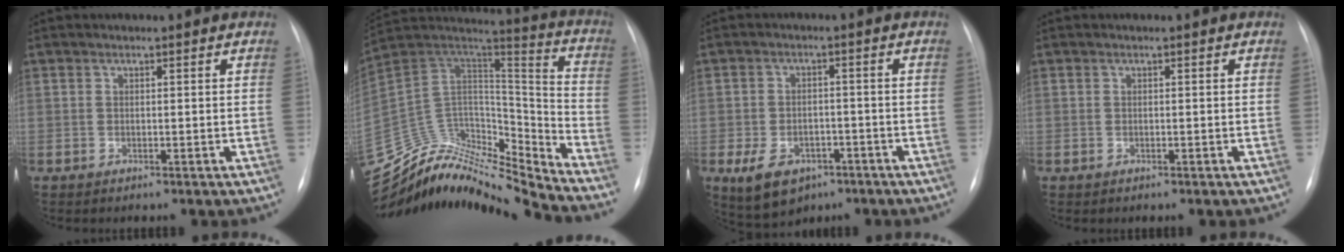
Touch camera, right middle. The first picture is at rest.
{"total": 22.1, "force": [-21.4, 3.2, 4.9], "torque": [-0.081, 0.072, -0.353]}
{"total": 7.6, "force": [-3.7, 5.1, 4.1], "torque": [-0.079, 0.003, -0.049]}
{"total": 0.0}